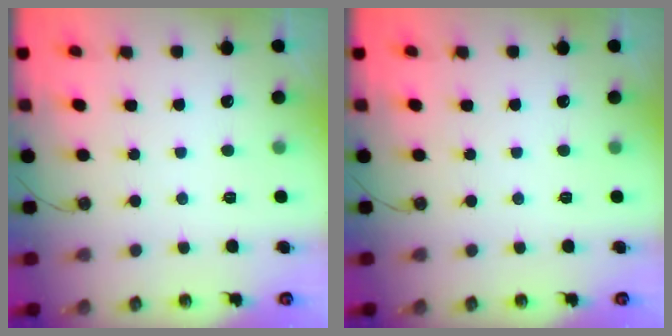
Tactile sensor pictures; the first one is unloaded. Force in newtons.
{"total": 0.0}